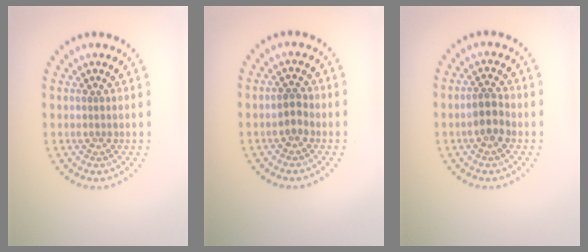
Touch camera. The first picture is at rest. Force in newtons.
{"total": 1.5, "press": 1.4, "slide": 0.4}
{"total": 2.3, "press": 2.1, "slide": 0.8}